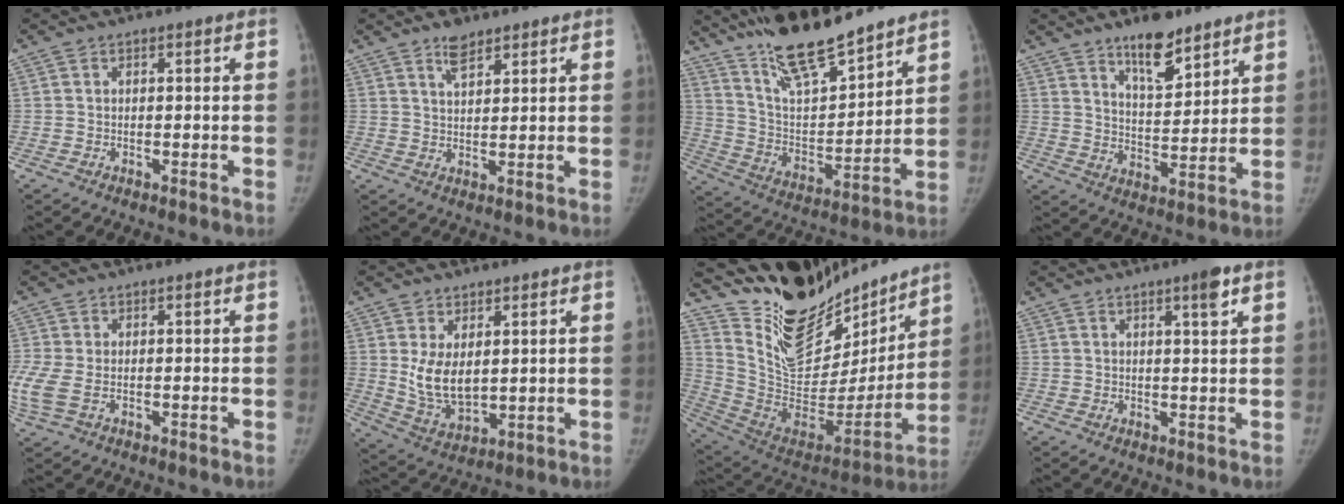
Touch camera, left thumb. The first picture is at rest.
{"total": 4.0, "force": [3.0, 1.7, 2.0], "torque": [-0.021, -0.019, 0.053]}
{"total": 18.1, "force": [14.8, 4.4, 9.5], "torque": [-0.128, -0.086, 0.269]}
{"total": 10.5, "force": [7.6, 4.0, 6.1], "torque": [-0.069, -0.057, 0.128]}
{"total": 6.5, "force": [-1.1, 3.8, 5.1], "torque": [-0.147, -0.001, -0.016]}
{"total": 8.8, "force": [2.1, 5.7, 6.5], "torque": [-0.095, -0.028, 0.058]}
{"total": 26.9, "force": [22.2, 10.6, 10.8], "torque": [-0.145, -0.122, 0.371]}
{"total": 3.2, "force": [1.8, 0.1, 2.6], "torque": [-0.039, -0.011, 0.029]}